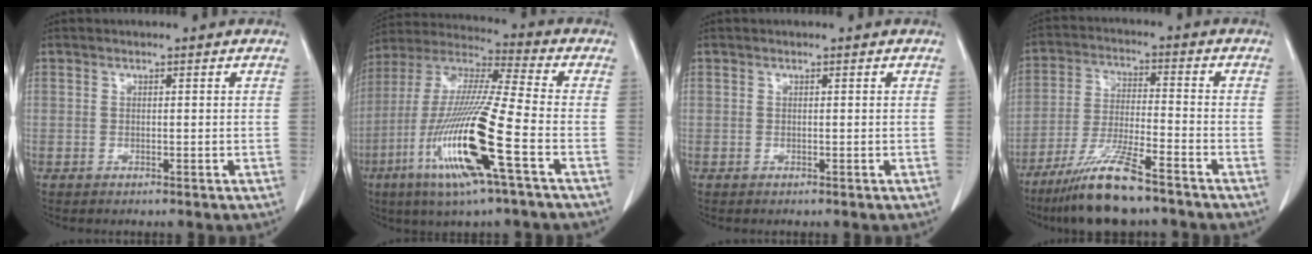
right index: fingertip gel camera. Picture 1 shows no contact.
{"total": 18.9, "force": [-7.0, 0.3, 17.6], "torque": [-0.380, -0.029, -0.140]}
{"total": 0.0}
{"total": 10.9, "force": [-8.3, 0.8, 7.1], "torque": [-0.142, -0.031, -0.153]}